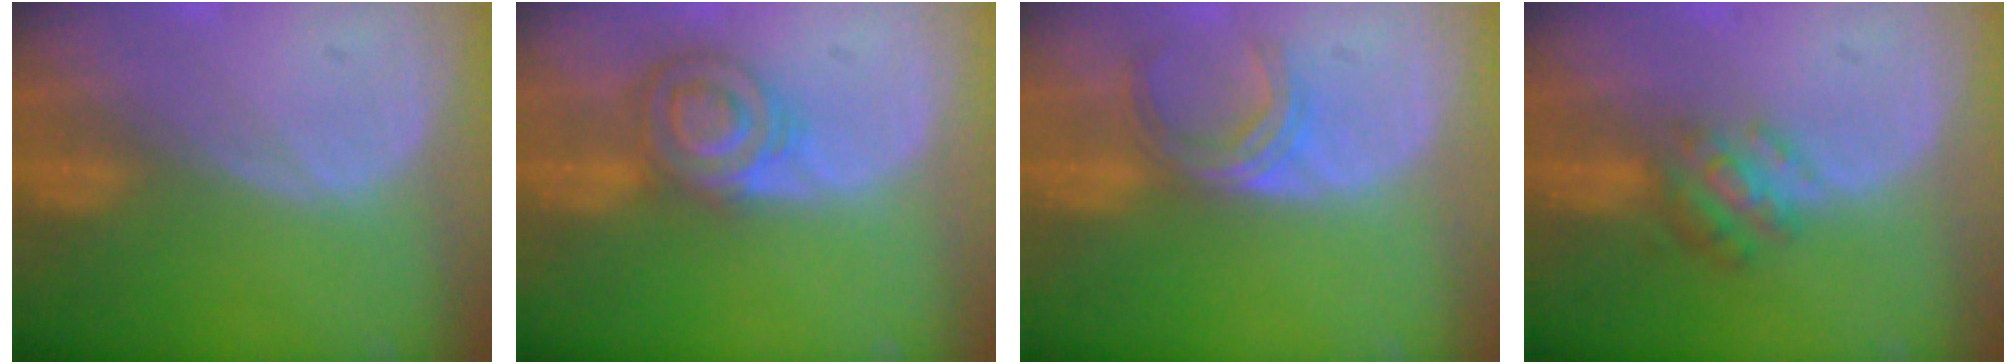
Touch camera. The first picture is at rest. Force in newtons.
{"total": 6.3, "press": 6.1, "slide": 1.4}
{"total": 5.0, "press": 4.5, "slide": 2.2}
{"total": 4.8, "press": 4.6, "slide": 1.6}